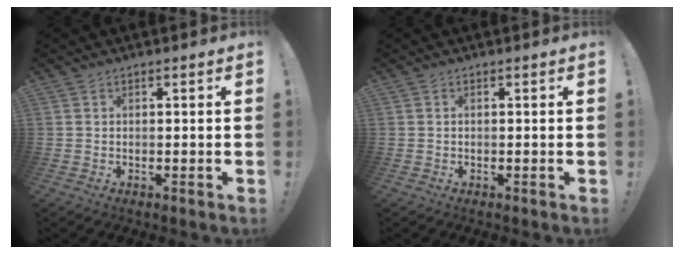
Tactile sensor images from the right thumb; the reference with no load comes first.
{"total": 0.0}